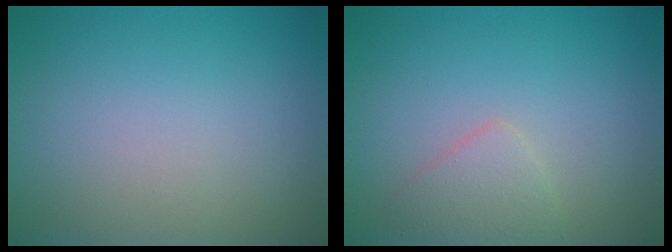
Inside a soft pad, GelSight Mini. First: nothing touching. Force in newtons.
{"total": 1.9, "press": 1.9, "slide": 0.1}